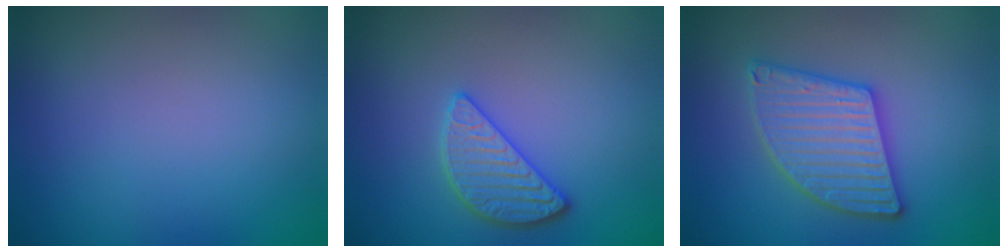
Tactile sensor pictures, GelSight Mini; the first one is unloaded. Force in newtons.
{"total": 2.8, "press": 2.8, "slide": 0.6}
{"total": 5.5, "press": 5.4, "slide": 0.7}